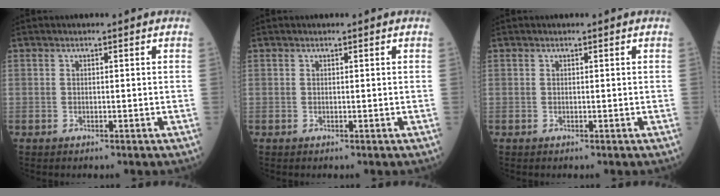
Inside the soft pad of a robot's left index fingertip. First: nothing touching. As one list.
[{"total": 0.0}, {"total": 0.0}]